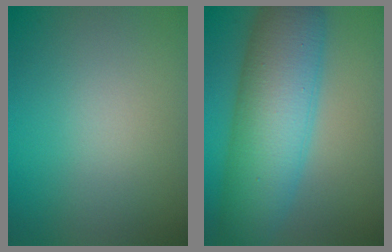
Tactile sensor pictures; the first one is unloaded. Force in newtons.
{"total": 9.6, "press": 9.6, "slide": 0.1}